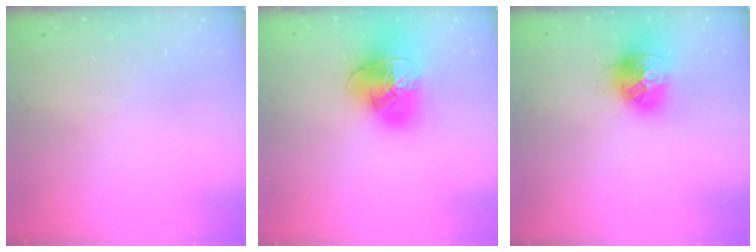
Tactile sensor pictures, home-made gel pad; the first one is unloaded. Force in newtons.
{"total": 19.5, "press": 19.4, "slide": 2.3}
{"total": 17.1, "press": 17.0, "slide": 1.9}